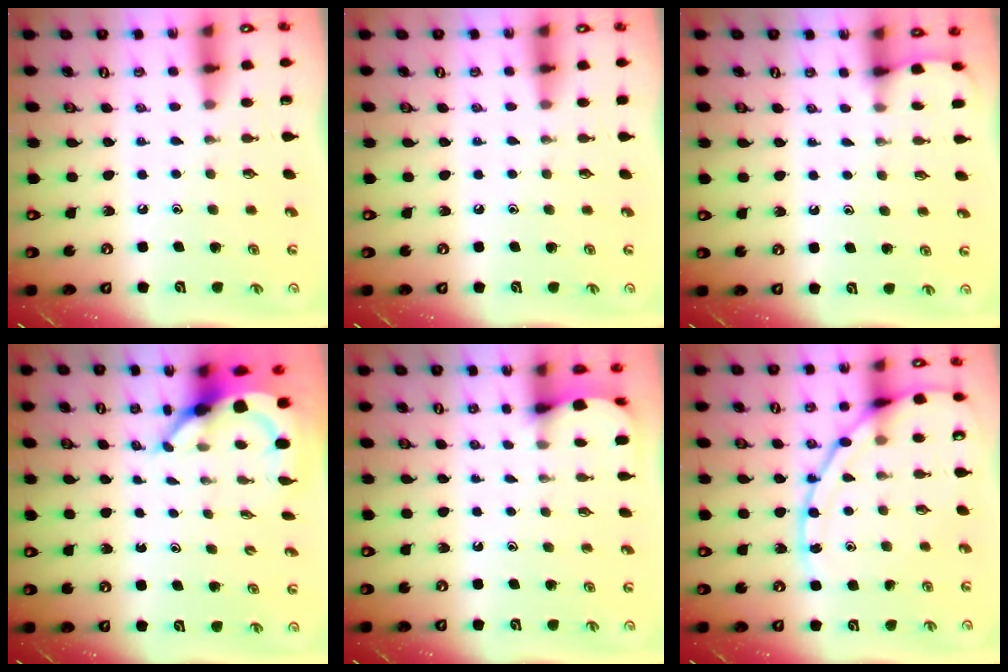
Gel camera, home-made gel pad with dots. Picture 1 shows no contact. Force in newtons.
{"total": 2.8, "press": 2.8, "slide": 0.4}
{"total": 1.8, "press": 1.8, "slide": 0.2}
{"total": 5.4, "press": 5.3, "slide": 0.7}
{"total": 2.4, "press": 2.4, "slide": 0.3}
{"total": 13.4, "press": 13.4, "slide": 1.3}